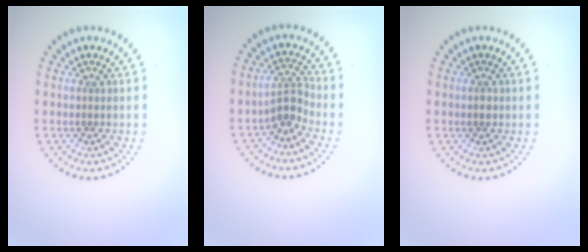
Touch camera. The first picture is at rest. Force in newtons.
{"total": 2.4, "press": 1.7, "slide": 1.7}
{"total": 0.9, "press": 0.9, "slide": 0.1}